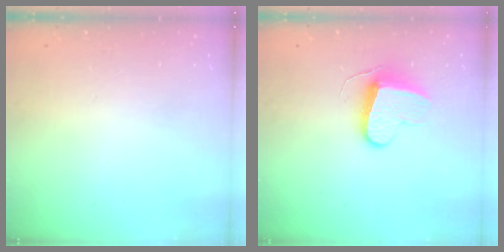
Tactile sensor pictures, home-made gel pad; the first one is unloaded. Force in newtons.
{"total": 9.3, "press": 9.3, "slide": 0.5}